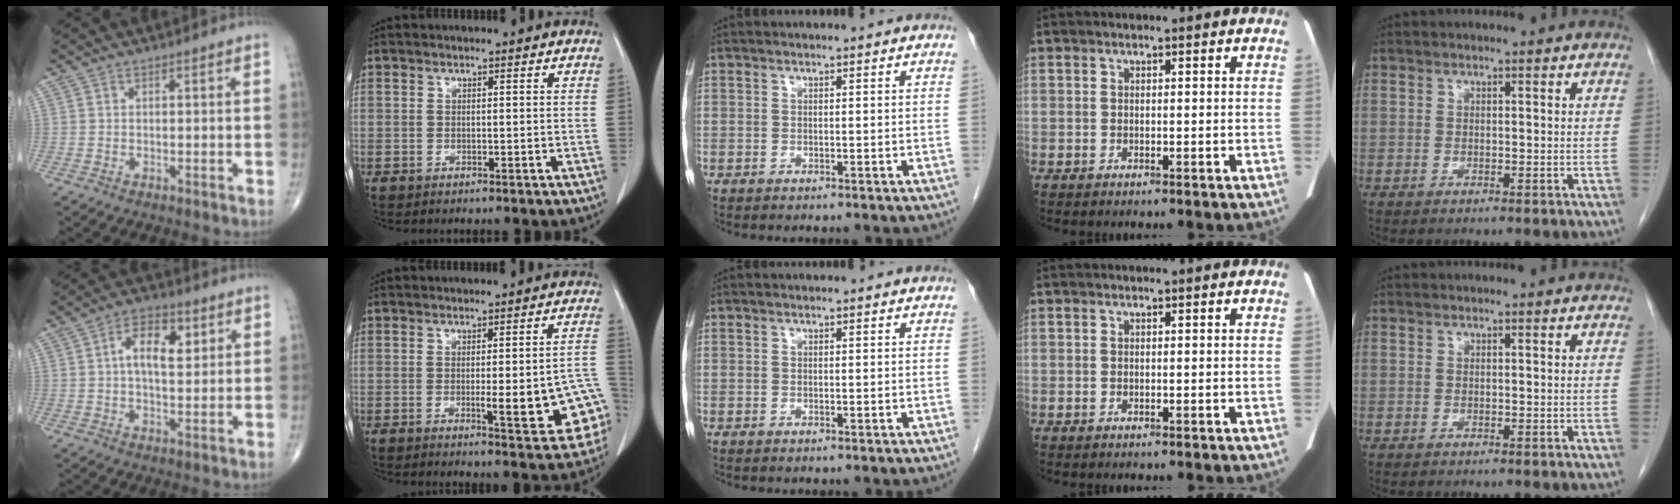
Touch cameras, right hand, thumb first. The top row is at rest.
{"thumb": {"total": 8.3, "force": [2.0, 4.3, 6.8], "torque": [-0.094, 0.005, 0.028]}, "index": {"total": 11.4, "force": [-3.2, 2.1, 10.7], "torque": [-0.095, 0.015, -0.035]}}